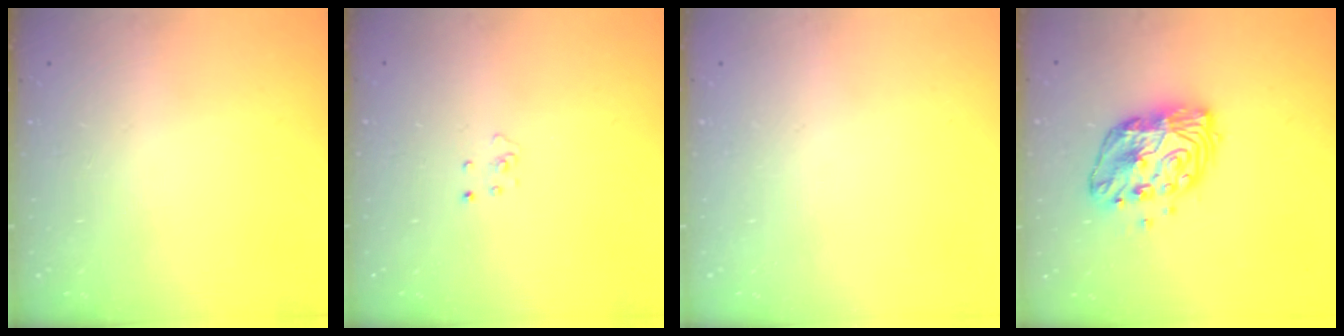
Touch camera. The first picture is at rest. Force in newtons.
{"total": 2.3, "press": 2.3, "slide": 0.2}
{"total": 0.0}
{"total": 12.3, "press": 12.3, "slide": 1.0}